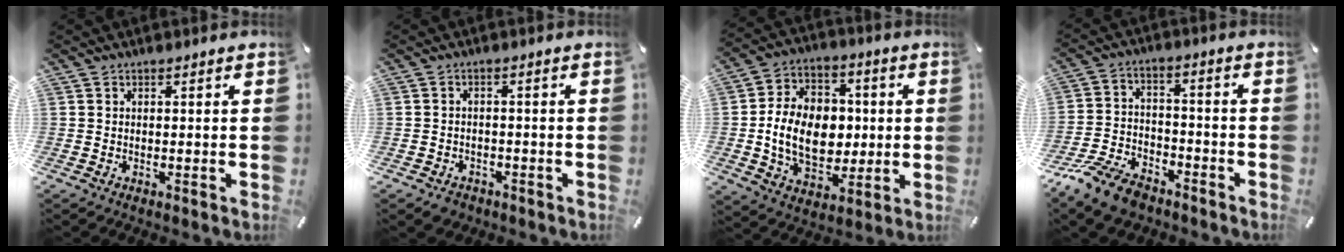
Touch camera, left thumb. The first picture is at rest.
{"total": 2.9, "force": [-2.1, 1.9, 0.7], "torque": [-0.009, 0.012, -0.042]}
{"total": 15.2, "force": [-0.9, 11.3, 10.1], "torque": [-0.199, 0.015, -0.013]}
{"total": 11.0, "force": [-8.1, 5.6, 5.0], "torque": [-0.096, 0.044, -0.152]}